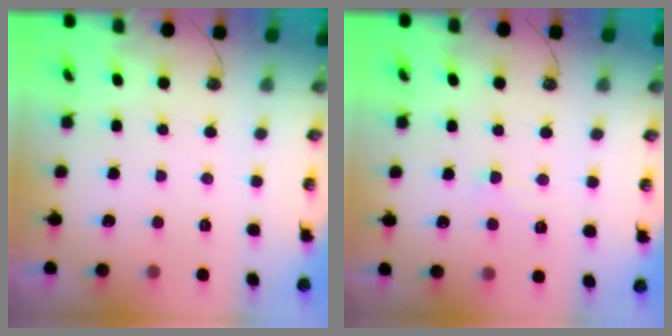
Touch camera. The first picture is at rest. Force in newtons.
{"total": 0.8, "press": 0.6, "slide": 0.5}